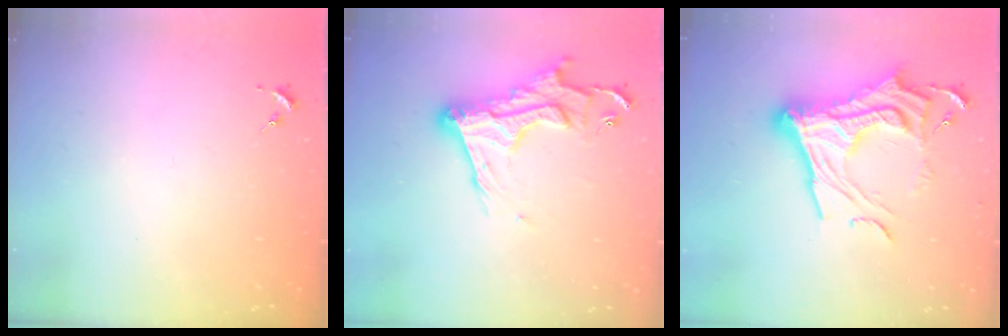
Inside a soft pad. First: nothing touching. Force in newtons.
{"total": 19.0, "press": 18.9, "slide": 1.5}
{"total": 23.9, "press": 23.8, "slide": 2.1}